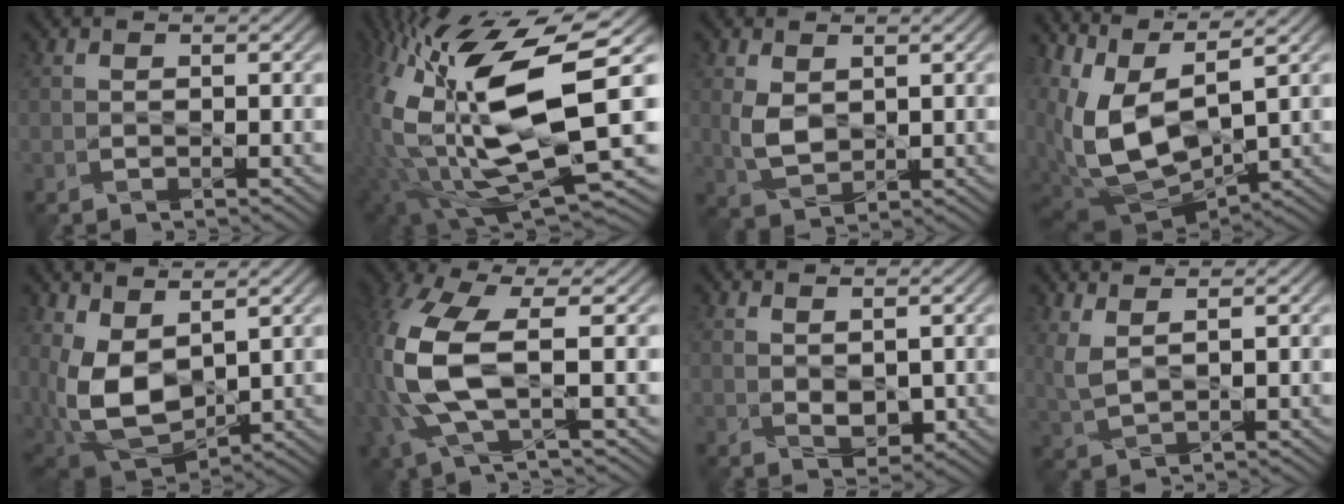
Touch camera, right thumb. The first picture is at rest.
{"total": 17.7, "force": [1.9, 8.5, 15.3], "torque": [-0.353, -0.031, 0.055]}
{"total": 4.0, "force": [0.8, 2.6, 2.8], "torque": [-0.070, -0.001, 0.021]}
{"total": 12.7, "force": [0.7, 4.9, 11.7], "torque": [-0.275, 0.002, 0.031]}
{"total": 11.6, "force": [2.4, 6.6, 9.2], "torque": [-0.222, -0.010, 0.054]}
{"total": 10.9, "force": [-0.1, 4.3, 10.0], "torque": [-0.263, 0.003, -0.008]}
{"total": 2.3, "force": [0.6, 1.2, 1.8], "torque": [-0.039, -0.004, 0.017]}
{"total": 3.4, "force": [2.4, 0.9, 2.3], "torque": [-0.072, 0.007, 0.055]}